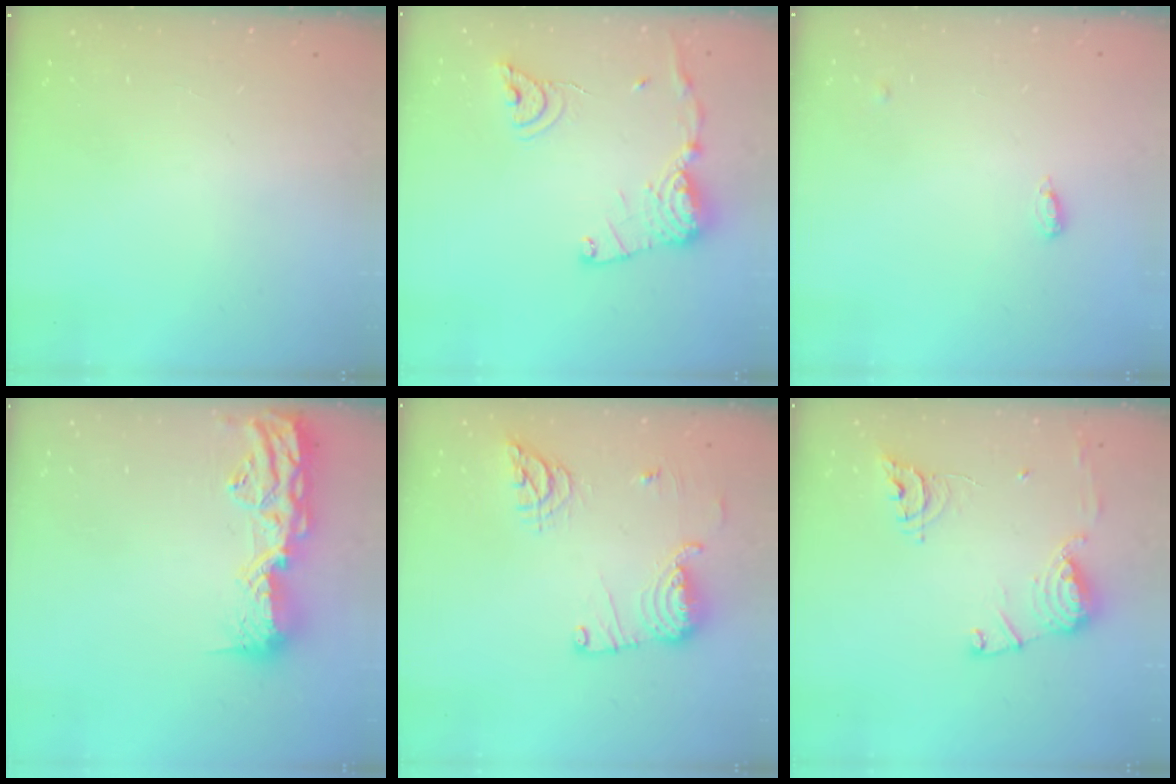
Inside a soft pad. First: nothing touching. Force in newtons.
{"total": 15.3, "press": 15.3, "slide": 1.2}
{"total": 4.0, "press": 3.9, "slide": 0.7}
{"total": 16.3, "press": 15.9, "slide": 3.5}
{"total": 17.5, "press": 16.1, "slide": 6.9}
{"total": 15.3, "press": 15.2, "slide": 1.4}